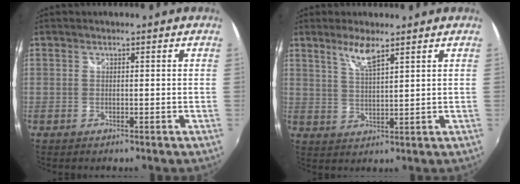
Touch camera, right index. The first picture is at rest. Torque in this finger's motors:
{"motor_torque": [0.45, 0.33, 0.11, 0.07]}